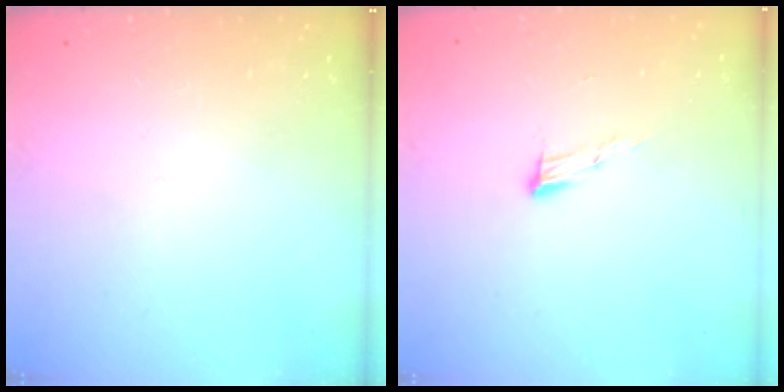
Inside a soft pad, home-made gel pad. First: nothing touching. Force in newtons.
{"total": 7.7, "press": 7.6, "slide": 1.2}